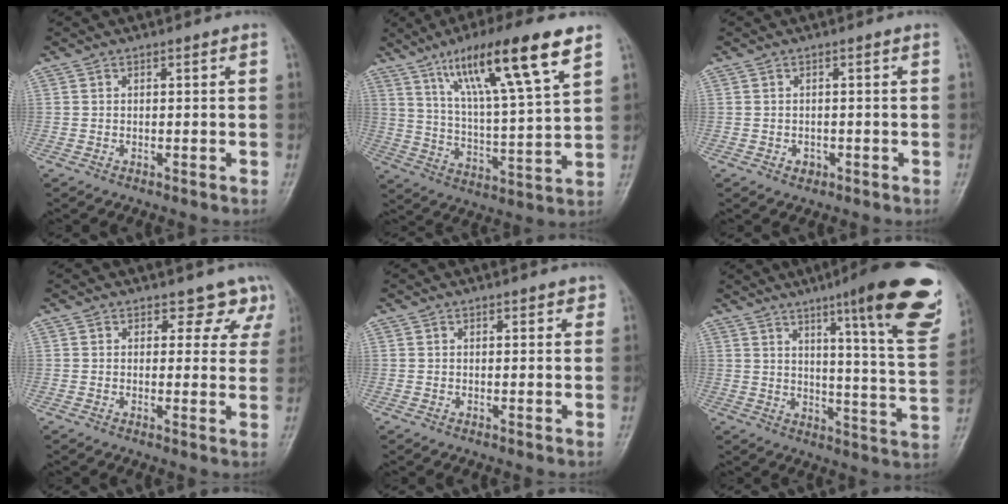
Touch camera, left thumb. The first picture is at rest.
{"total": 18.6, "force": [10.6, 2.7, 15.1], "torque": [-0.249, -0.035, 0.186]}
{"total": 1.4, "force": [-0.5, 1.1, 0.5], "torque": [-0.002, 0.003, -0.005]}
{"total": 5.3, "force": [4.2, 3.2, 0.7], "torque": [0.033, -0.022, 0.031]}
{"total": 1.3, "force": [0.9, 0.7, 0.6], "torque": [0.002, -0.003, 0.006]}
{"total": 23.2, "force": [13.3, 3.2, 18.7], "torque": [-0.225, -0.060, 0.173]}